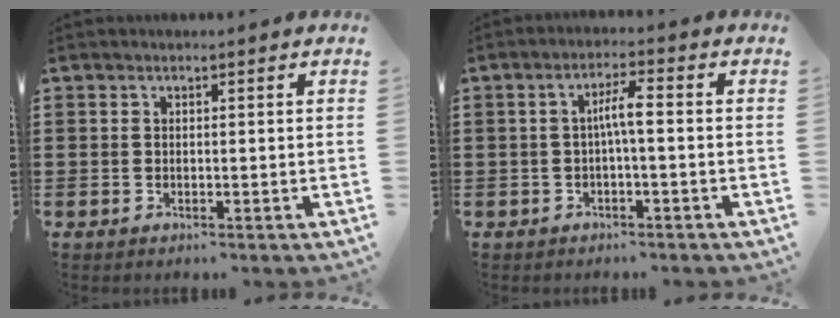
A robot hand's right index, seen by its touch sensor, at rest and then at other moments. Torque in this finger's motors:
{"motor_torque": [1.00, -0.38, 0.31, 0.12]}